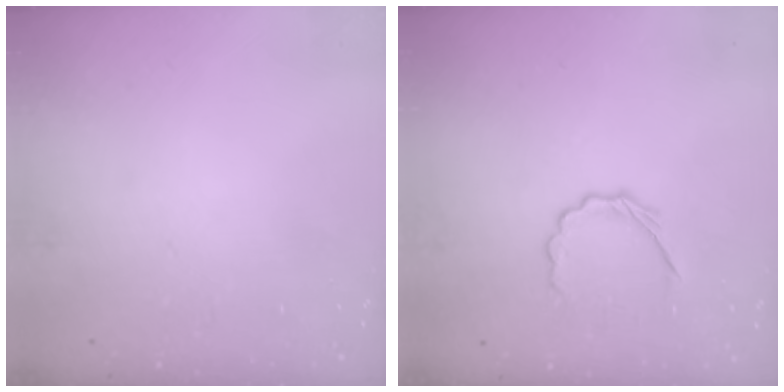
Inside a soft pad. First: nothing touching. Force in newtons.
{"total": 5.1, "press": 4.9, "slide": 1.4}